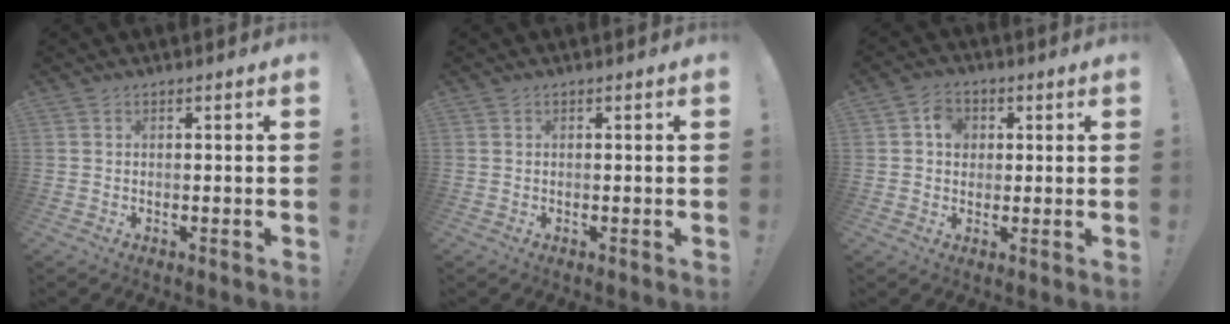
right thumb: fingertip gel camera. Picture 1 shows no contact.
{"total": 0.0}
{"total": 6.2, "force": [1.5, 5.4, 2.8], "torque": [-0.040, 0.004, 0.026]}